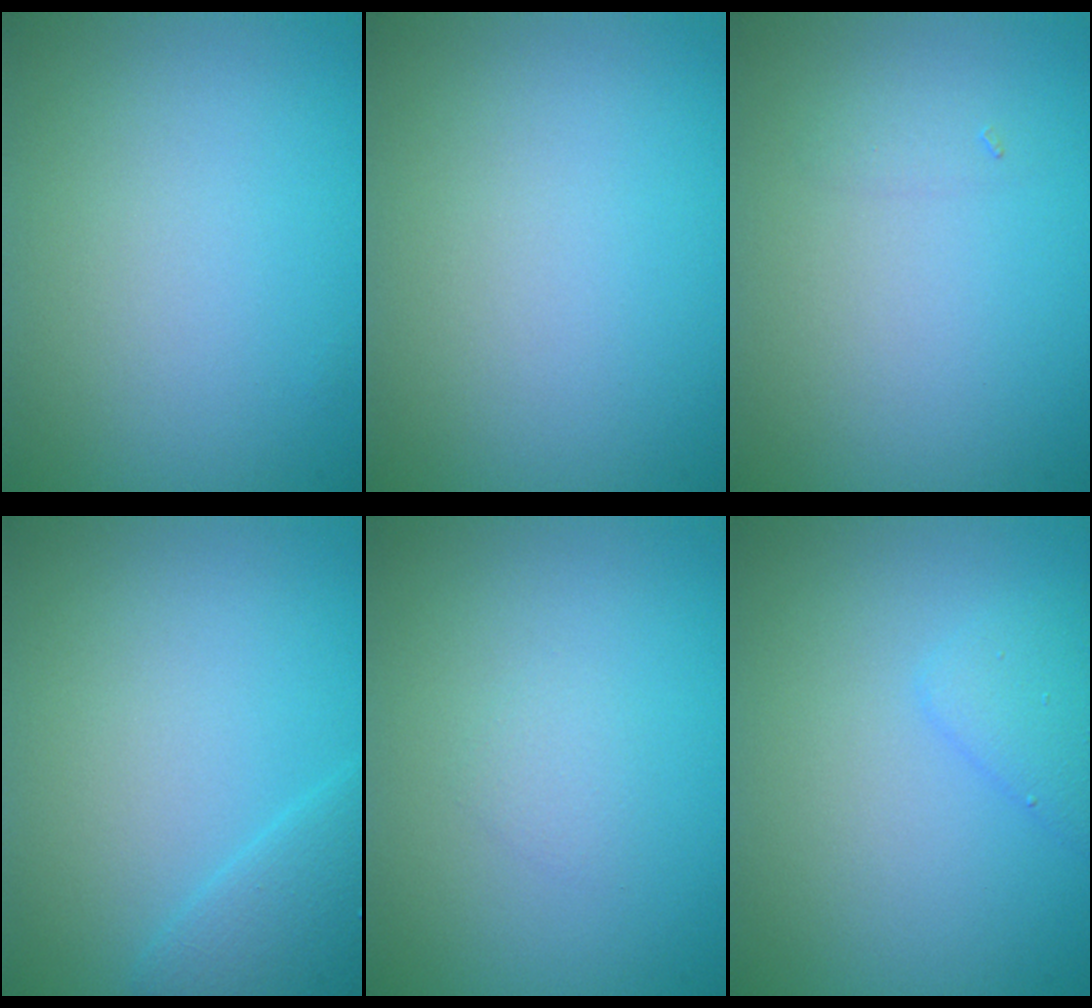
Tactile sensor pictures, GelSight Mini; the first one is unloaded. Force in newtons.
{"total": 0.0}
{"total": 0.6, "press": 0.6, "slide": 0.0}
{"total": 2.6, "press": 2.6, "slide": 0.2}
{"total": 0.8, "press": 0.8, "slide": 0.1}
{"total": 1.9, "press": 1.9, "slide": 0.0}